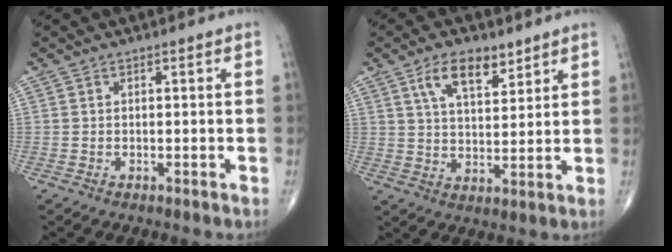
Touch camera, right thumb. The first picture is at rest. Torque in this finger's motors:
{"motor_torque": [-0.27, 0.32, 0.42, 0.38, 0.01]}